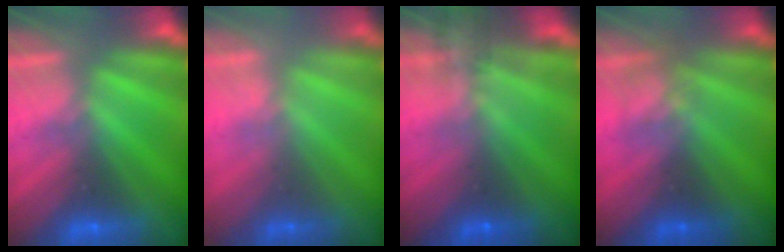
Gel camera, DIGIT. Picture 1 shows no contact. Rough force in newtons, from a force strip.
{"total": 2.3}
{"total": 5.8}
{"total": 2.4}